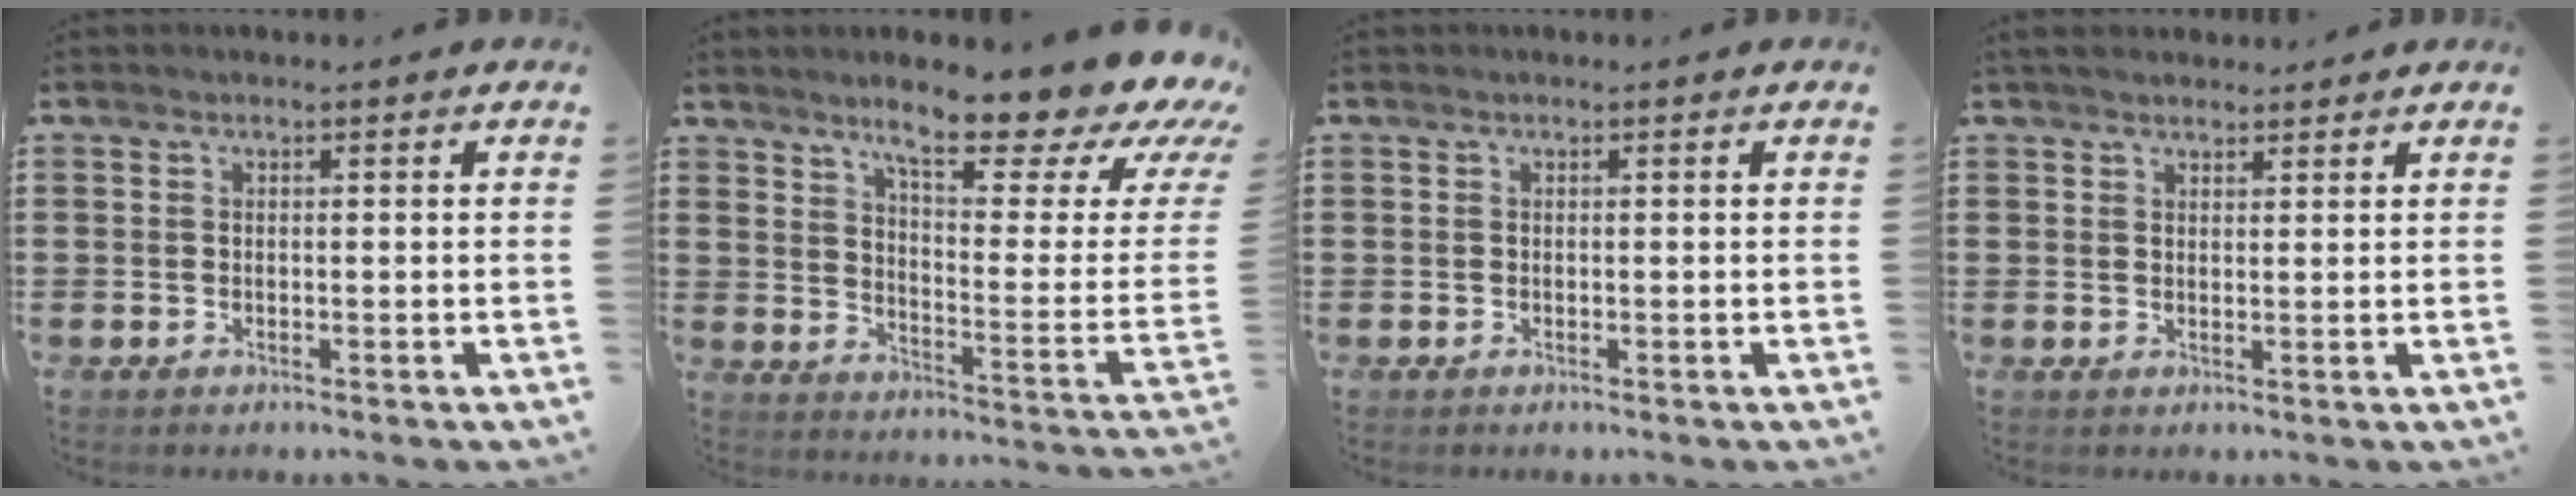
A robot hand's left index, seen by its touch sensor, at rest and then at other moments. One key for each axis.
{"total": 13.5, "fx": 10.5, "fy": 1.6, "fz": 8.3, "tx": -0.141, "ty": -0.076, "tz": 0.167}
{"total": 0.0}
{"total": 2.3, "fx": 2.0, "fy": 0.9, "fz": 0.4, "tx": -0.013, "ty": 0.004, "tz": 0.040}